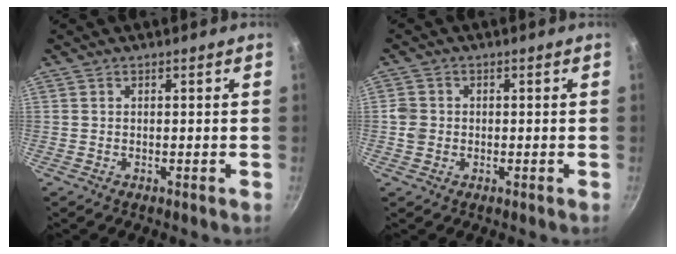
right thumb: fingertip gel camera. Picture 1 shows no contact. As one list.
[{"total": 3.1, "force": [-0.4, 2.8, 1.3], "torque": [-0.016, 0.009, -0.010]}]